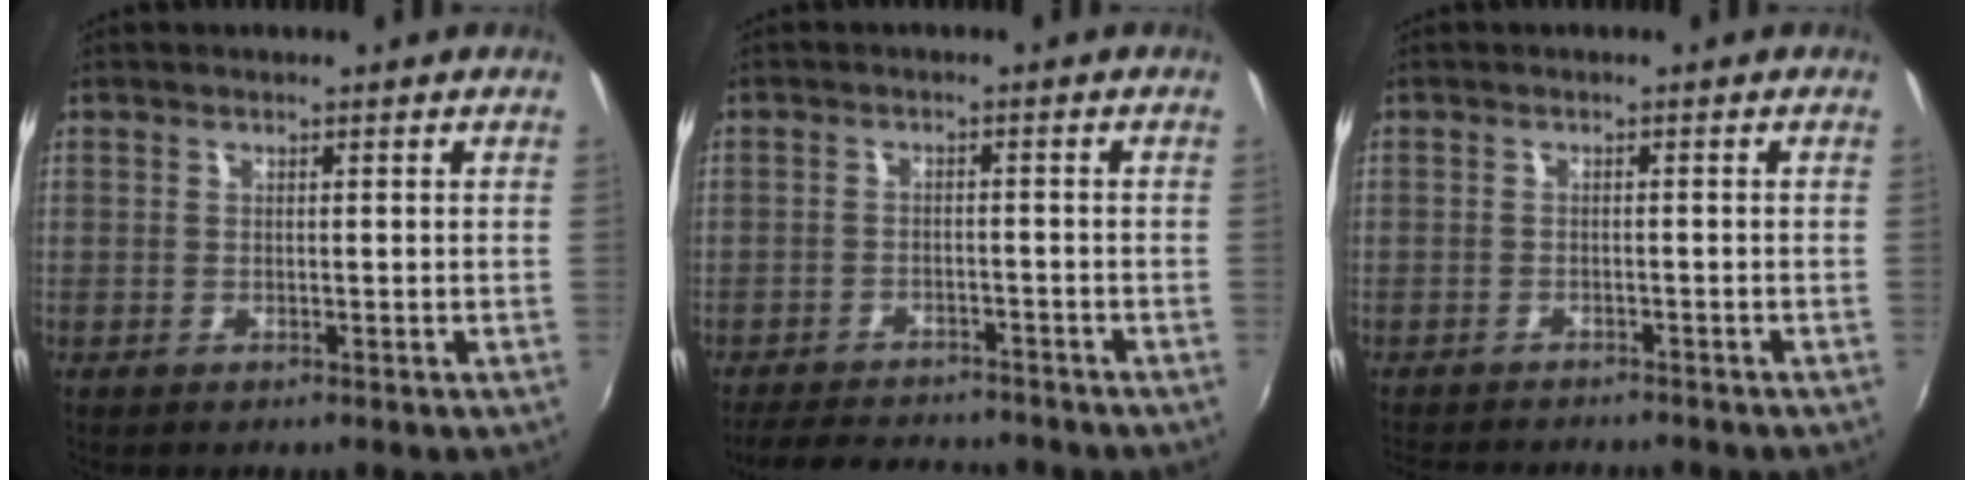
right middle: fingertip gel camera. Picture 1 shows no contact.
{"total": 11.3, "force": [-10.1, 3.2, 3.8], "torque": [-0.095, 0.001, -0.147]}
{"total": 7.3, "force": [-6.8, 1.4, 2.4], "torque": [-0.061, -0.015, -0.102]}